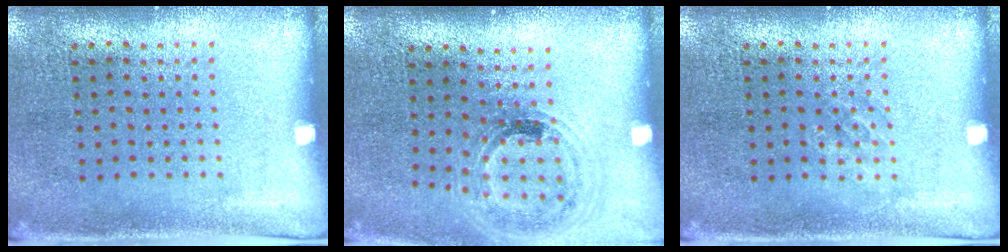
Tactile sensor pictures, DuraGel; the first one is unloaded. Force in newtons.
{"total": 1.0, "press": 1.0, "slide": 0.3}
{"total": 0.8, "press": 0.8, "slide": 0.2}